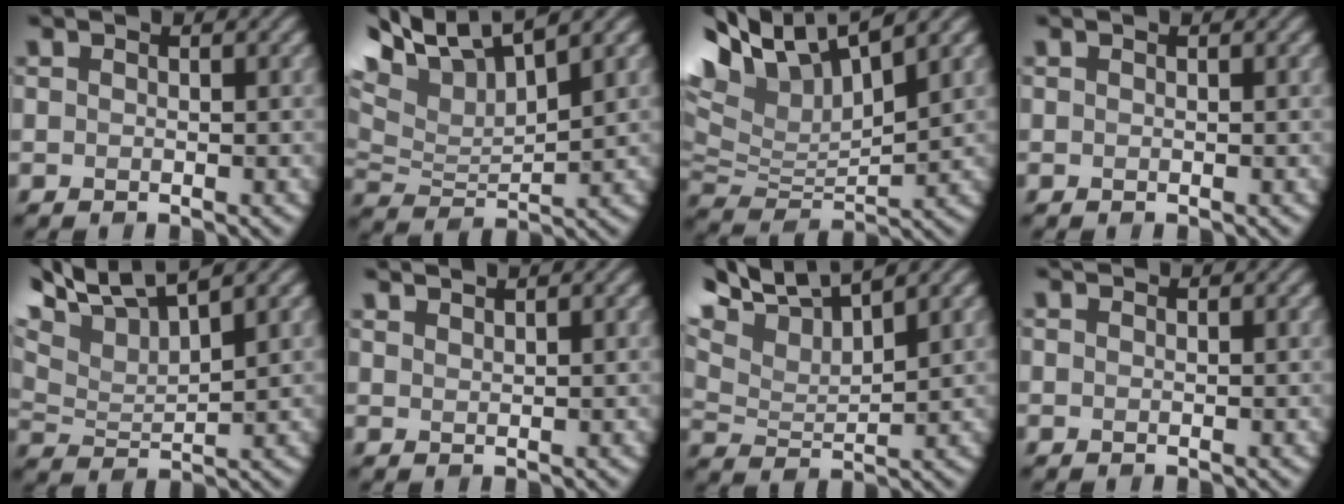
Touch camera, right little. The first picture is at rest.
{"total": 8.9, "force": [5.1, 3.4, 6.4], "torque": [-0.135, 0.021, 0.092]}
{"total": 10.3, "force": [6.7, 3.6, 6.9], "torque": [-0.151, 0.017, 0.121]}
{"total": 0.0}
{"total": 7.1, "force": [5.0, 1.9, 4.6], "torque": [-0.090, 0.023, 0.091]}
{"total": 1.8, "force": [1.7, 0.3, 0.6], "torque": [0.000, 0.003, 0.022]}
{"total": 7.2, "force": [5.3, 2.1, 4.3], "torque": [-0.089, 0.021, 0.093]}
{"total": 0.6, "force": [0.6, 0.0, 0.1], "torque": [-0.006, 0.000, 0.009]}